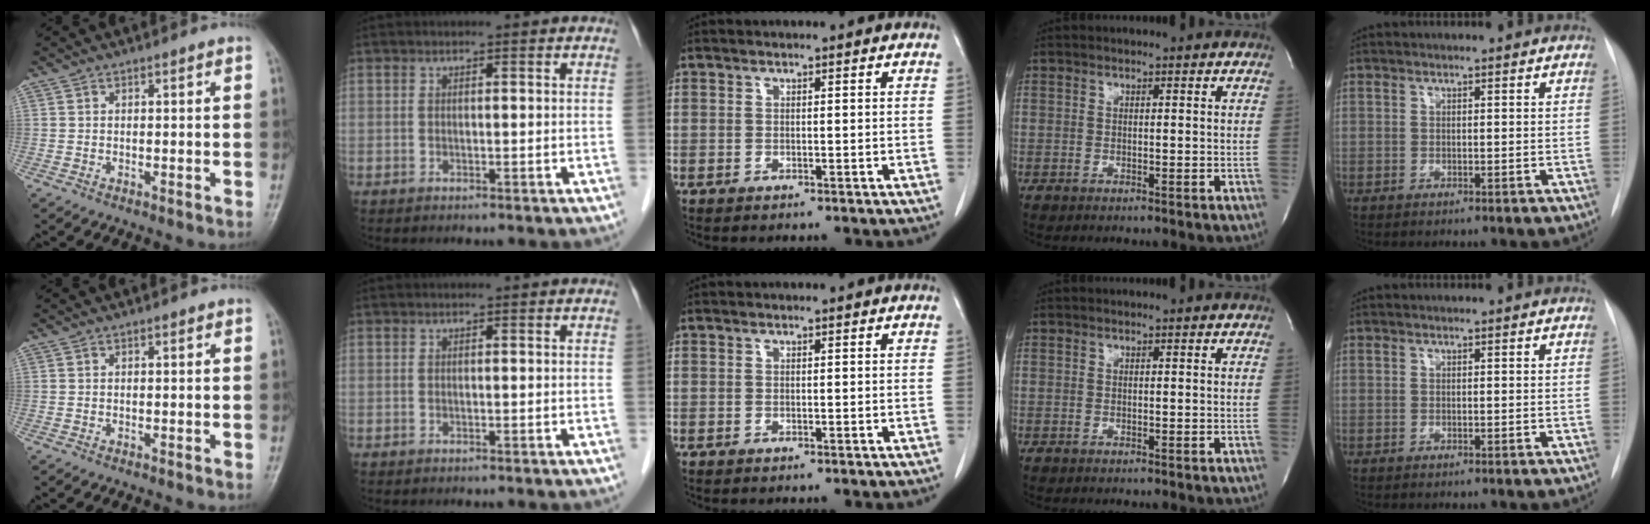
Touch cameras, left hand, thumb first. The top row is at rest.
{}